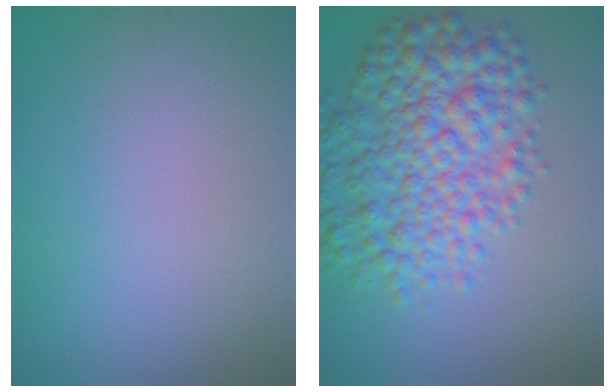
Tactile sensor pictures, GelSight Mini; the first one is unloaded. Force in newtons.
{"total": 8.5, "press": 8.5, "slide": 0.1}